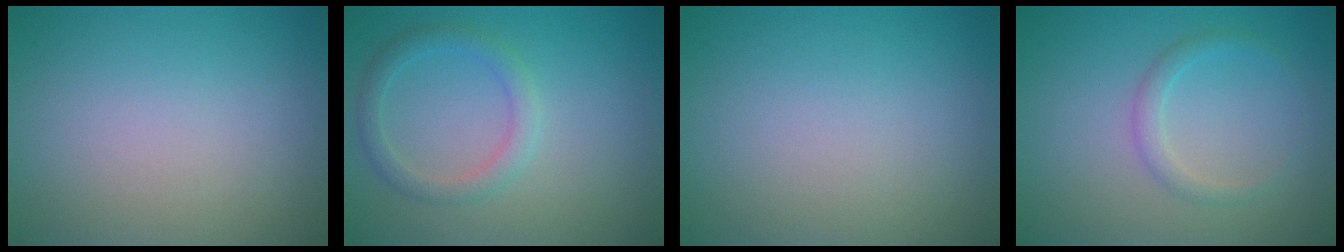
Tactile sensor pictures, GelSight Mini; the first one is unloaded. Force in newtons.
{"total": 2.3, "press": 2.3, "slide": 0.0}
{"total": 0.0}
{"total": 1.6, "press": 1.6, "slide": 0.1}